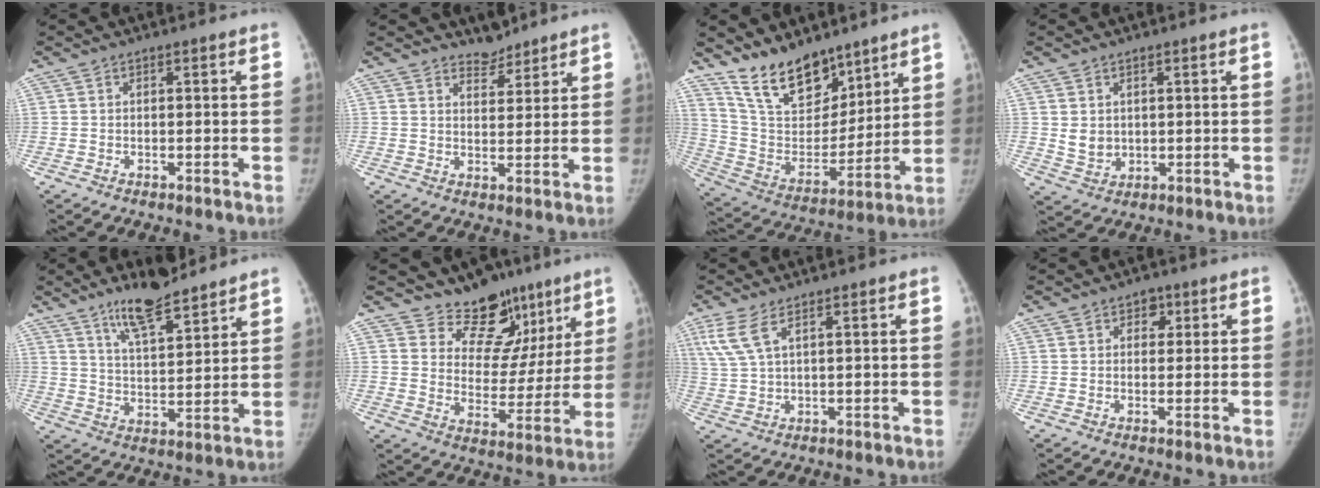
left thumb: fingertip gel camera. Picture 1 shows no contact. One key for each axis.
{"total": 4.0, "fx": 3.6, "fy": 1.5, "fz": 0.6, "tx": 0.010, "ty": -0.030, "tz": 0.059}
{"total": 16.6, "fx": 12.9, "fy": 7.6, "fz": 7.2, "tx": -0.080, "ty": -0.072, "tz": 0.243}
{"total": 3.9, "fx": 1.1, "fy": 3.3, "fz": 1.9, "tx": -0.021, "ty": -0.015, "tz": 0.032}
{"total": 11.6, "fx": 8.9, "fy": 2.9, "fz": 6.8, "tx": -0.098, "ty": -0.059, "tz": 0.159}
{"total": 14.4, "fx": 11.2, "fy": 8.2, "fz": 3.9, "tx": 0.004, "ty": -0.076, "tz": 0.163}
{"total": 5.3, "fx": 3.0, "fy": 1.6, "fz": 4.0, "tx": -0.102, "ty": -0.004, "tz": 0.072}
{"total": 2.7, "fx": 1.3, "fy": 2.0, "fz": 1.2, "tx": 0.004, "ty": -0.003, "tz": 0.015}